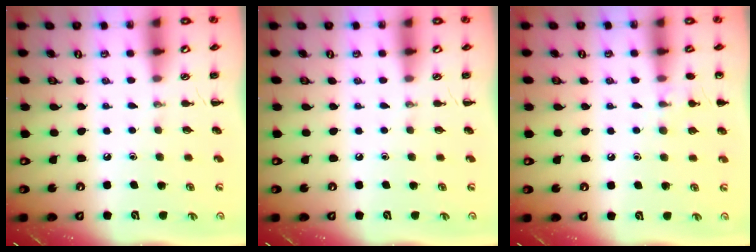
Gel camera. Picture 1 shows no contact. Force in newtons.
{"total": 0.0}
{"total": 7.4, "press": 7.0, "slide": 2.3}